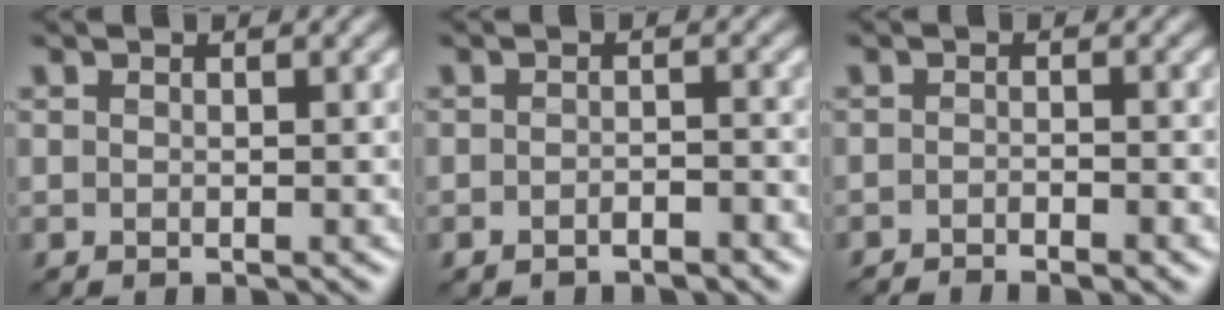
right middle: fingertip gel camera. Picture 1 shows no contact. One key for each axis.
{"total": 1.6, "fx": -1.3, "fy": 0.5, "fz": 0.8, "tx": -0.015, "ty": 0.006, "tz": -0.025}
{"total": 2.5, "fx": -2.1, "fy": 0.0, "fz": 1.3, "tx": -0.029, "ty": -0.001, "tz": -0.037}